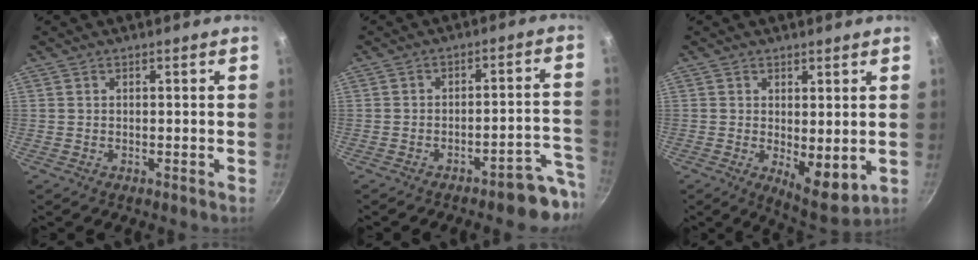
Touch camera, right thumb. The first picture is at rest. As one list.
[{"total": 9.5, "force": [-6.4, 3.0, 6.3], "torque": [-0.023, 0.057, -0.080]}, {"total": 7.6, "force": [0.1, 3.4, 6.8], "torque": [-0.082, -0.027, 0.010]}]